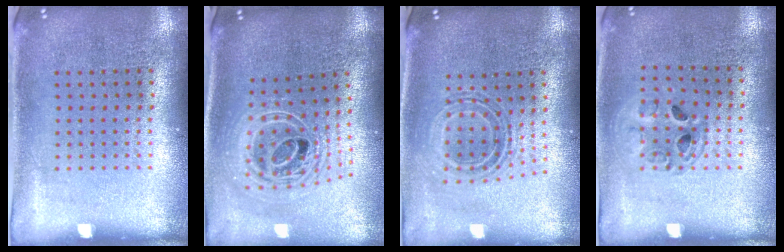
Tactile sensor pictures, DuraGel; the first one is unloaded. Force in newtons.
{"total": 2.5, "press": 1.9, "slide": 1.7}
{"total": 0.8, "press": 0.8, "slide": 0.1}
{"total": 1.3, "press": 1.2, "slide": 0.2}